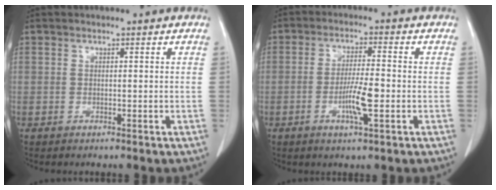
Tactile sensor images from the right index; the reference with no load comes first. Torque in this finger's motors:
{"motor_torque": [0.36, 0.10, 0.14, 0.09]}